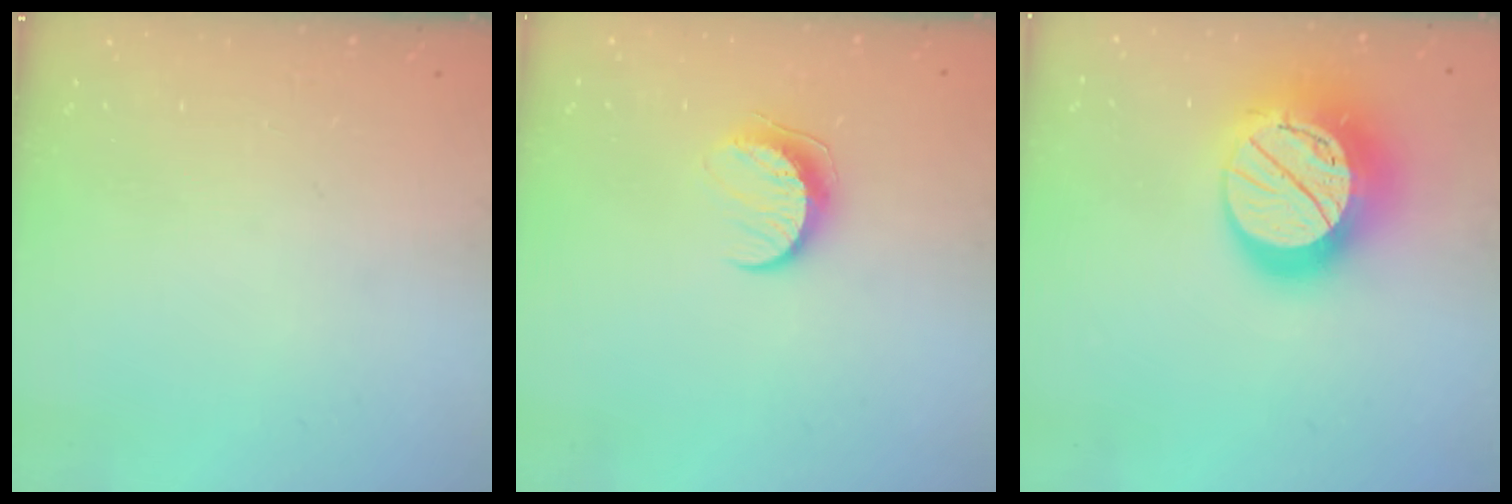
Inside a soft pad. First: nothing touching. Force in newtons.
{"total": 8.8, "press": 8.8, "slide": 0.5}
{"total": 24.1, "press": 24.1, "slide": 1.9}